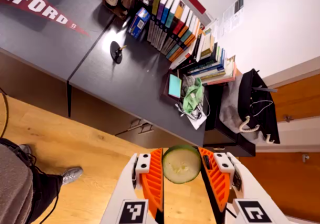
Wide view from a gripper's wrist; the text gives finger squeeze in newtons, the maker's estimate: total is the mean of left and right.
{"total": 10.9, "left": 11.6, "right": 10.2}